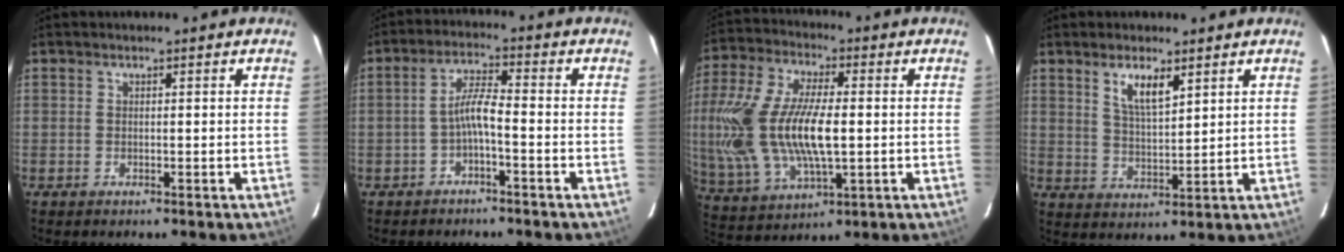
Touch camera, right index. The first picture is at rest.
{"total": 4.1, "force": [-1.9, 0.4, 3.6], "torque": [-0.078, 0.012, -0.035]}
{"total": 23.5, "force": [-0.2, 11.3, 20.6], "torque": [-0.451, 0.001, 0.004]}
{"total": 6.0, "force": [3.5, 1.9, 4.5], "torque": [-0.082, -0.002, 0.069]}